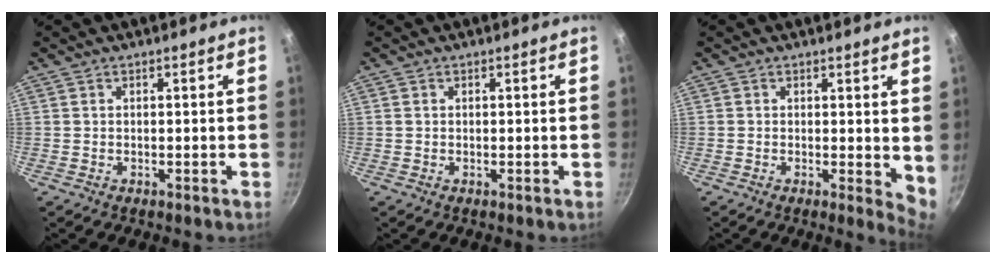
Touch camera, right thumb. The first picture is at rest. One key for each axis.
{"total": 0.6, "fx": 0.1, "fy": 0.5, "fz": 0.2, "tx": -0.002, "ty": 0.003, "tz": 0.001}
{"total": 4.2, "fx": 0.7, "fy": 1.9, "fz": 3.7, "tx": -0.043, "ty": -0.008, "tz": 0.007}